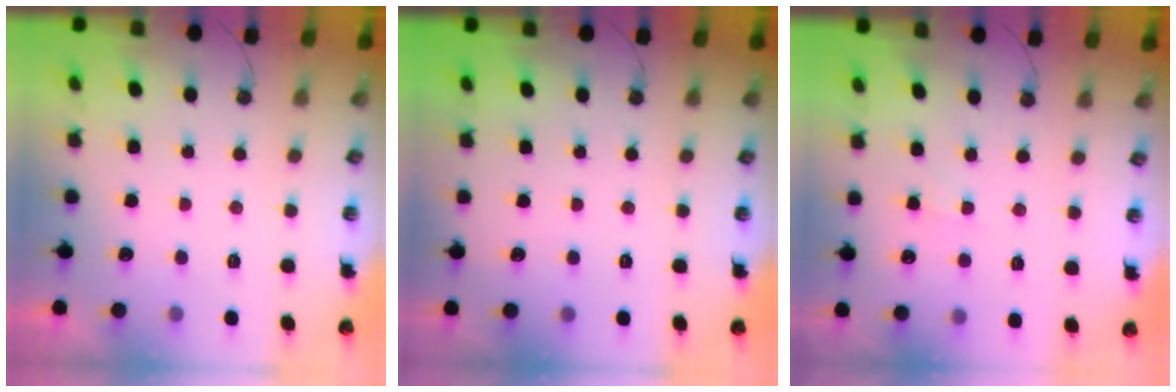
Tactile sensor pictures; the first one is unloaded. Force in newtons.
{"total": 1.2, "press": 1.1, "slide": 0.3}
{"total": 2.1, "press": 2.1, "slide": 0.4}